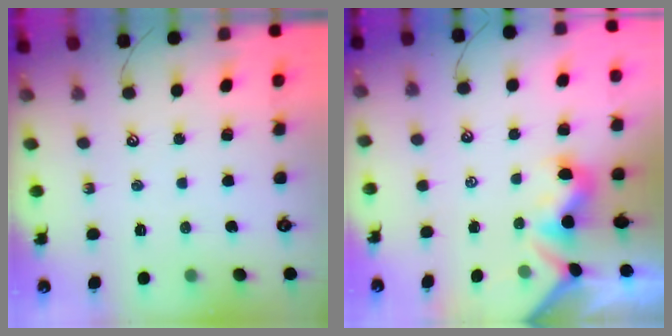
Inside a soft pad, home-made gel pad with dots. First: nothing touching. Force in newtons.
{"total": 1.4, "press": 1.2, "slide": 0.6}